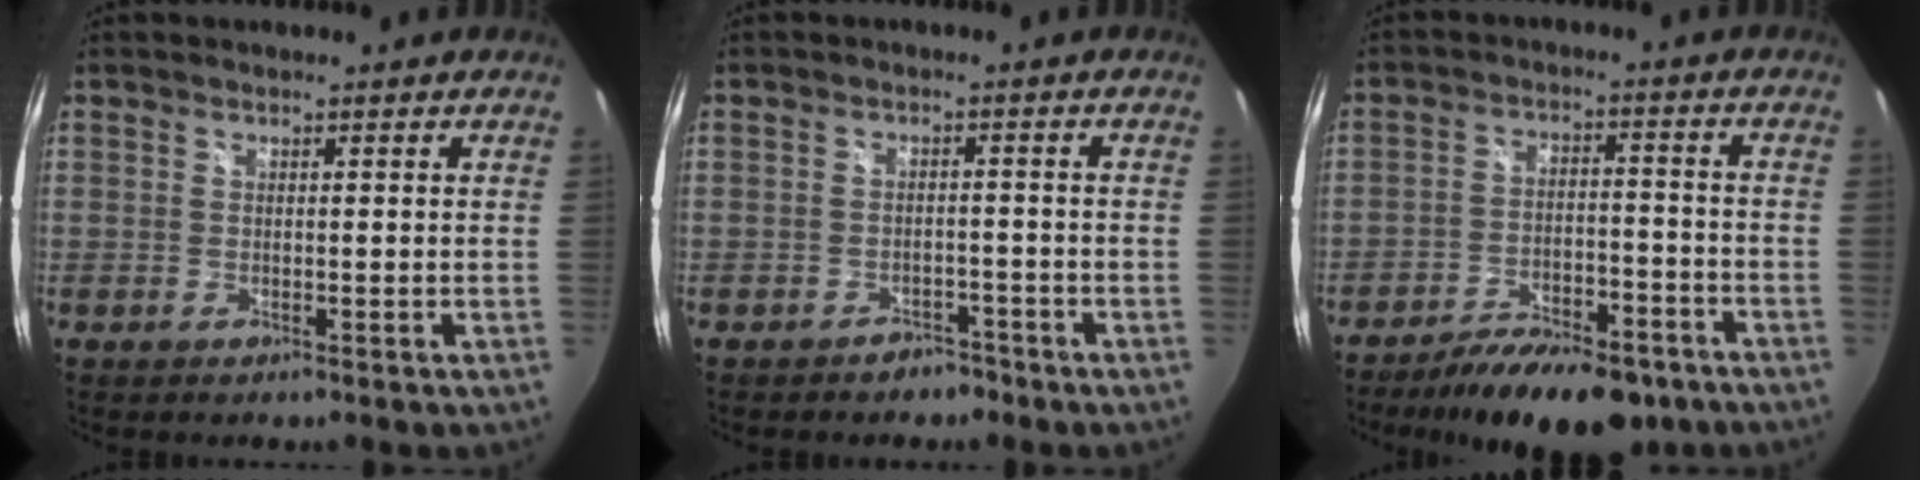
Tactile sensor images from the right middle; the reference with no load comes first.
{"total": 3.5, "force": [-2.9, 2.0, 0.6], "torque": [-0.013, 0.011, -0.036]}
{"total": 16.8, "force": [-12.7, 6.3, 9.0], "torque": [-0.159, -0.014, -0.176]}